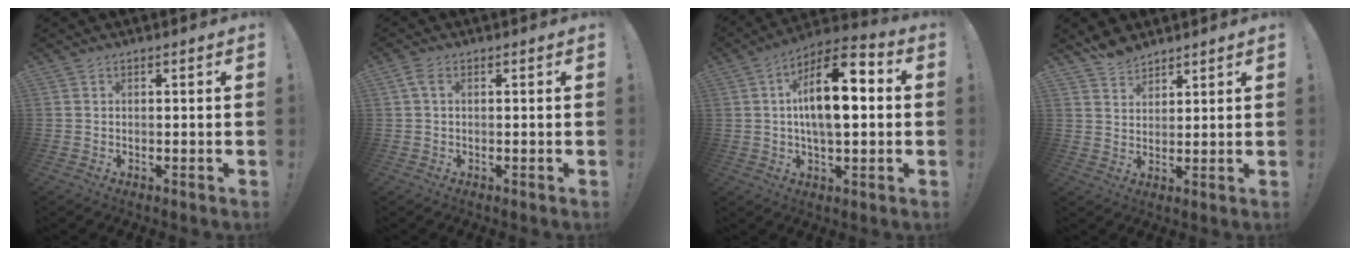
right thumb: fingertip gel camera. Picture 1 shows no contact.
{"total": 2.1, "force": [0.4, 1.1, 1.8], "torque": [-0.030, 0.002, 0.007]}
{"total": 15.8, "force": [2.0, 6.9, 14.1], "torque": [-0.219, 0.000, 0.025]}
{"total": 5.6, "force": [4.9, 2.5, 1.2], "torque": [-0.027, -0.022, 0.094]}